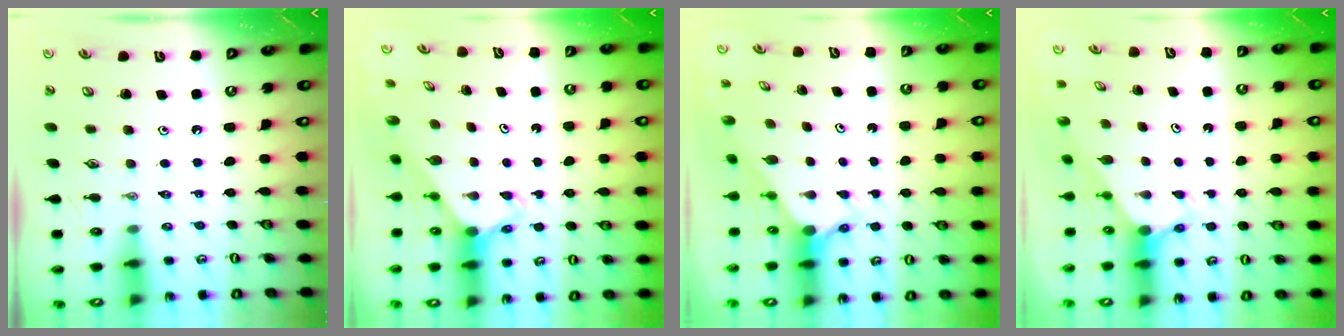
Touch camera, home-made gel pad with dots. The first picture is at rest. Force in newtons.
{"total": 2.4, "press": 2.4, "slide": 0.2}
{"total": 2.7, "press": 2.7, "slide": 0.2}
{"total": 2.6, "press": 2.6, "slide": 0.0}